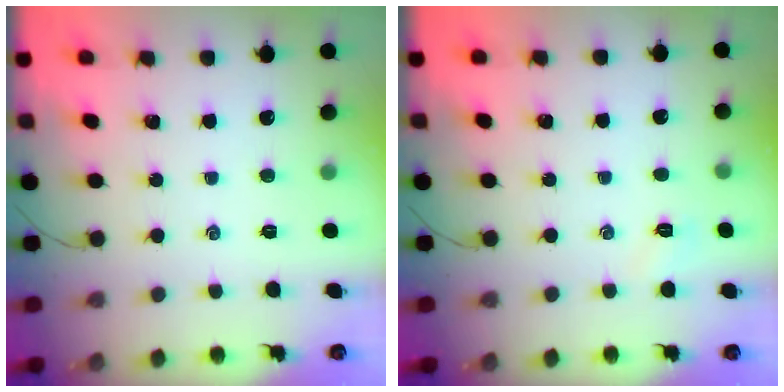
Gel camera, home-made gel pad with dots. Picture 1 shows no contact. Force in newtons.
{"total": 2.7, "press": 2.6, "slide": 0.7}